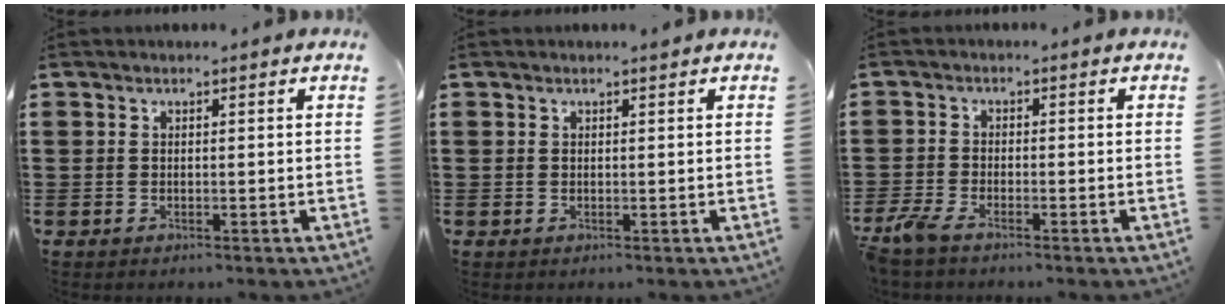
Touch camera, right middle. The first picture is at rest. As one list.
[{"total": 0.0}, {"total": 3.2, "force": [-2.6, 0.6, 1.7], "torque": [-0.059, -0.008, -0.061]}]